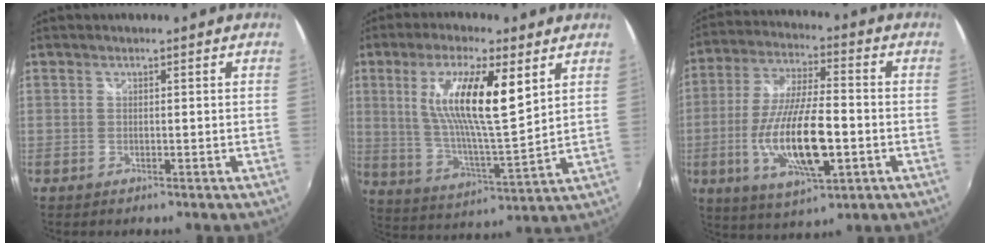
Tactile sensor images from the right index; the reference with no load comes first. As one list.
[{"total": 15.7, "force": [5.7, 3.1, 14.3], "torque": [-0.265, -0.004, 0.107]}, {"total": 16.9, "force": [-4.1, 5.2, 15.5], "torque": [-0.314, -0.016, -0.071]}]